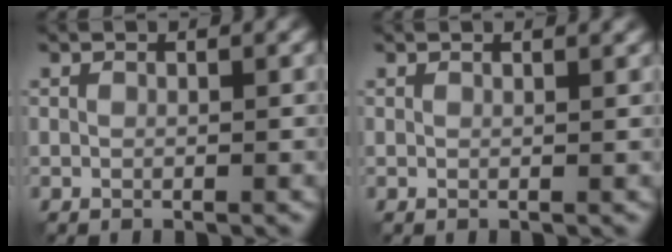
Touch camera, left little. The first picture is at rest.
{"total": 1.3, "force": [1.0, 0.4, 0.7], "torque": [-0.007, 0.001, 0.006]}